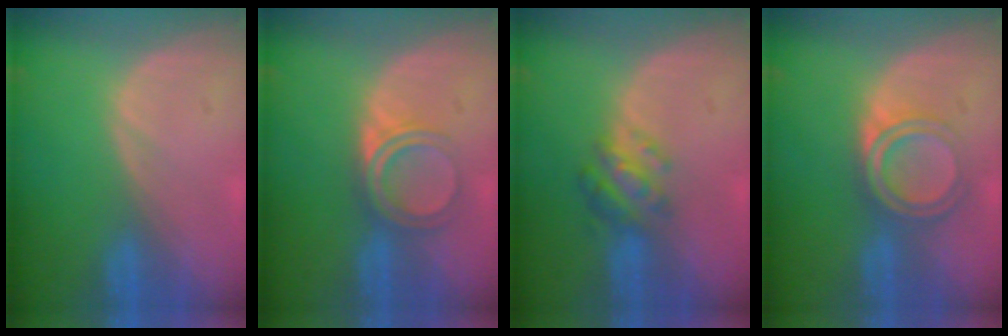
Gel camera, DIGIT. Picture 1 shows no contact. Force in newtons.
{"total": 4.9, "press": 4.4, "slide": 2.2}
{"total": 4.5, "press": 4.5, "slide": 0.6}
{"total": 5.7, "press": 5.1, "slide": 2.5}